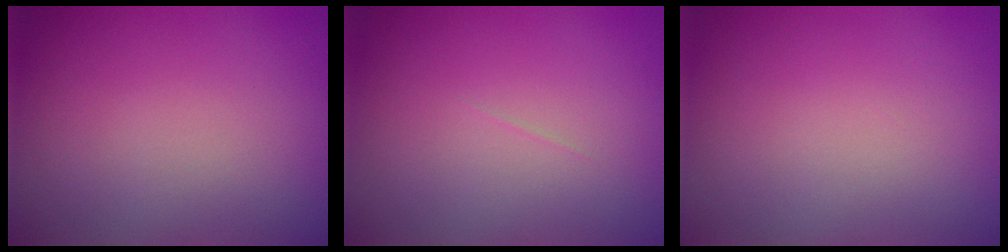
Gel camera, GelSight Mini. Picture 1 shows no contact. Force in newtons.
{"total": 0.0}
{"total": 0.0}